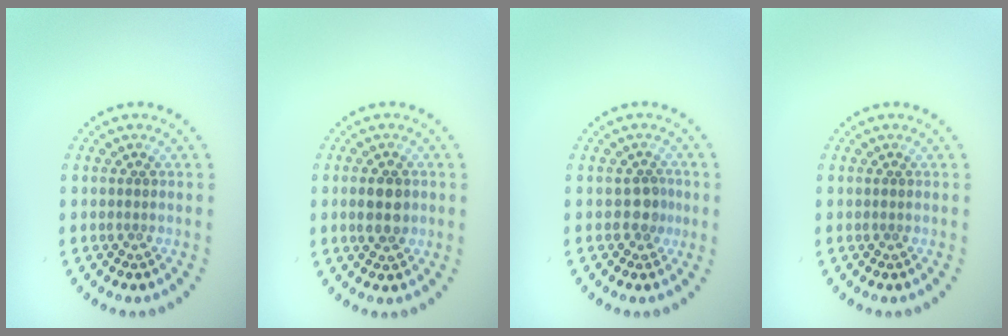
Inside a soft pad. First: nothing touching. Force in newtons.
{"total": 2.9, "press": 2.9, "slide": 0.1}
{"total": 1.8, "press": 1.5, "slide": 0.9}
{"total": 0.0}